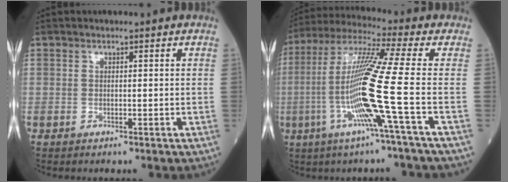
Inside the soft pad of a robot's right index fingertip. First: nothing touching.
{"total": 14.5, "force": [-3.6, -2.7, 13.8], "torque": [-0.277, -0.009, -0.081]}